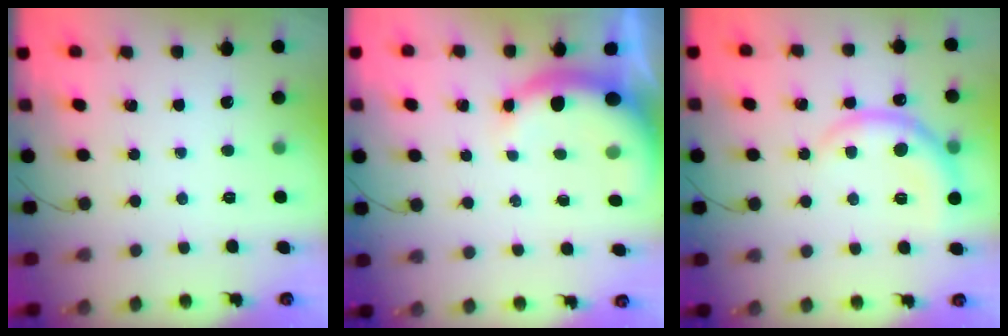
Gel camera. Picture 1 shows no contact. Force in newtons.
{"total": 5.0, "press": 4.9, "slide": 1.0}
{"total": 9.3, "press": 9.2, "slide": 0.5}